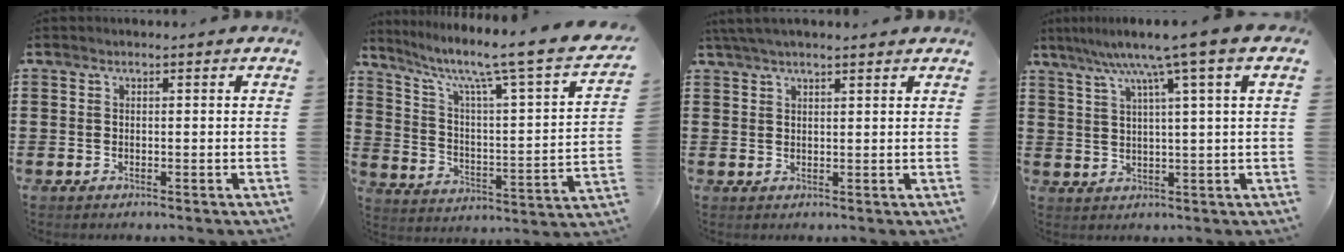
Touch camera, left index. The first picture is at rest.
{"total": 7.9, "force": [5.9, 0.1, 5.3], "torque": [-0.118, -0.055, 0.082]}
{"total": 2.7, "force": [2.3, 0.3, 1.4], "torque": [-0.032, 0.005, 0.045]}
{"total": 7.9, "force": [4.3, -0.6, 6.6], "torque": [-0.139, -0.013, 0.067]}